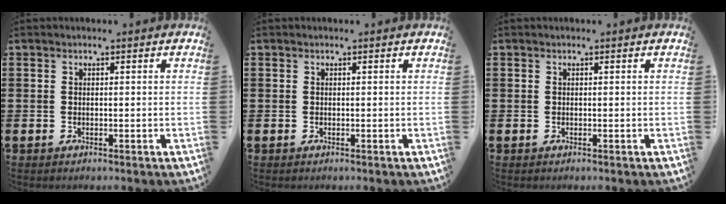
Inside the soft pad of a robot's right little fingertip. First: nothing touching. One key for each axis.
{"total": 0.0}
{"total": 0.0}